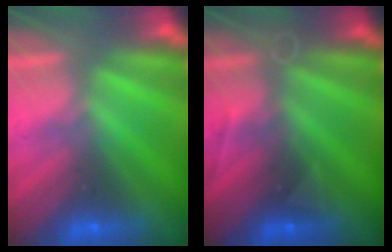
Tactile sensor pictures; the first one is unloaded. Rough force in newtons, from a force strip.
{"total": 2.8}